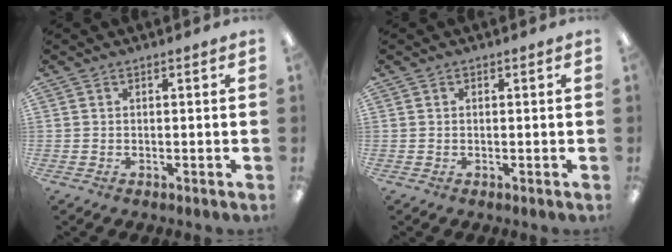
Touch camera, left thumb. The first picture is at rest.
{"total": 0.0}